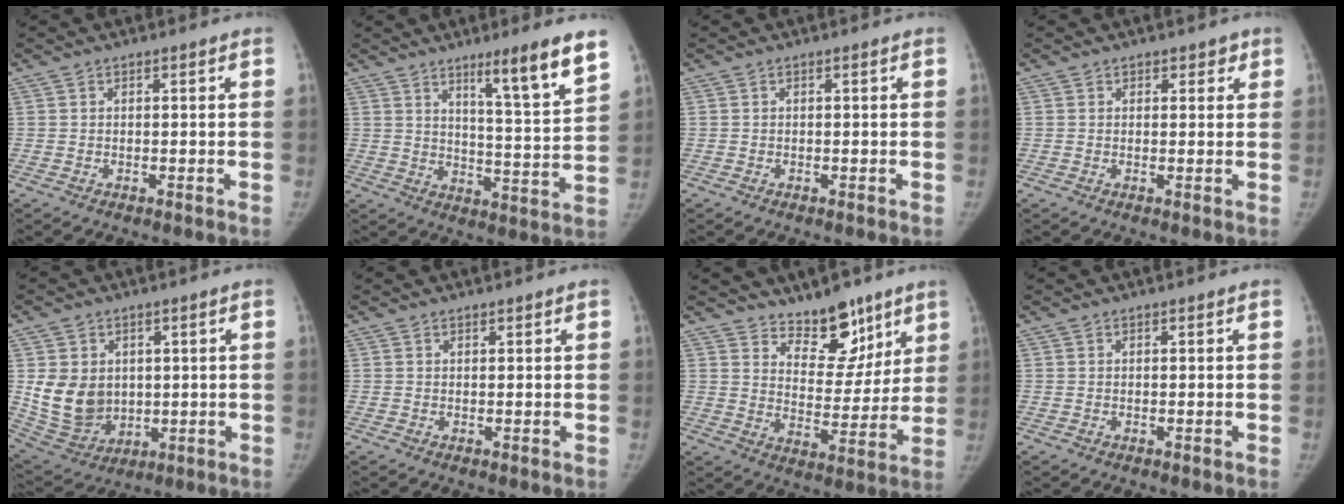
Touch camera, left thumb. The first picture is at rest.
{"total": 12.4, "force": [8.0, 0.5, 9.5], "torque": [-0.135, -0.055, 0.126]}
{"total": 0.0}
{"total": 2.1, "force": [1.3, 1.4, 0.7], "torque": [0.017, -0.005, 0.012]}
{"total": 11.7, "force": [1.7, 9.5, 6.6], "torque": [-0.088, -0.017, 0.059]}
{"total": 0.6, "force": [0.5, 0.2, 0.2], "torque": [-0.002, -0.004, 0.007]}
{"total": 11.6, "force": [8.6, 5.9, 5.0], "torque": [-0.028, -0.065, 0.142]}
{"total": 0.0}